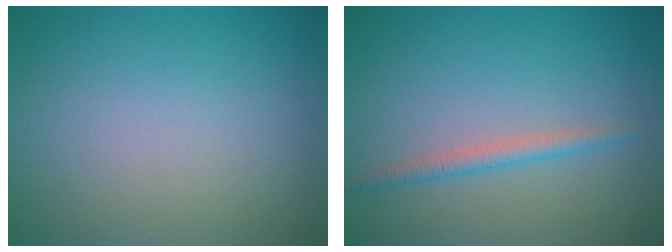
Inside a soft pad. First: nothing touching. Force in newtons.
{"total": 1.7, "press": 1.7, "slide": 0.0}